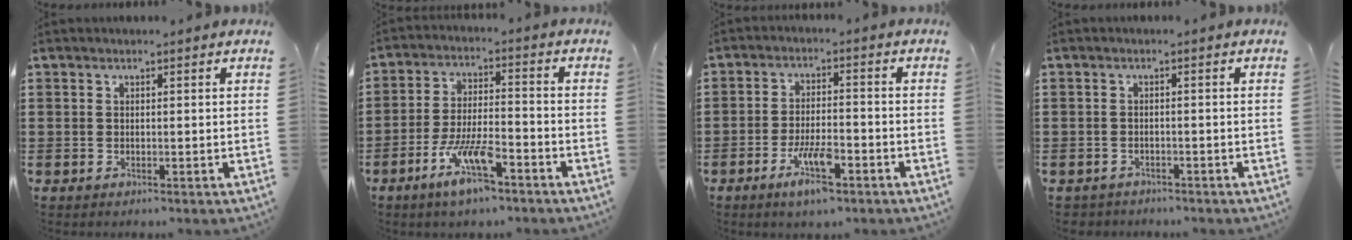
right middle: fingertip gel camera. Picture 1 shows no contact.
{"total": 8.7, "force": [-5.2, 2.4, 6.6], "torque": [-0.138, -0.002, -0.096]}
{"total": 6.8, "force": [-3.7, 2.1, 5.3], "torque": [-0.105, 0.000, -0.066]}
{"total": 1.4, "force": [-1.4, 0.3, -0.2], "torque": [-0.003, 0.000, -0.031]}